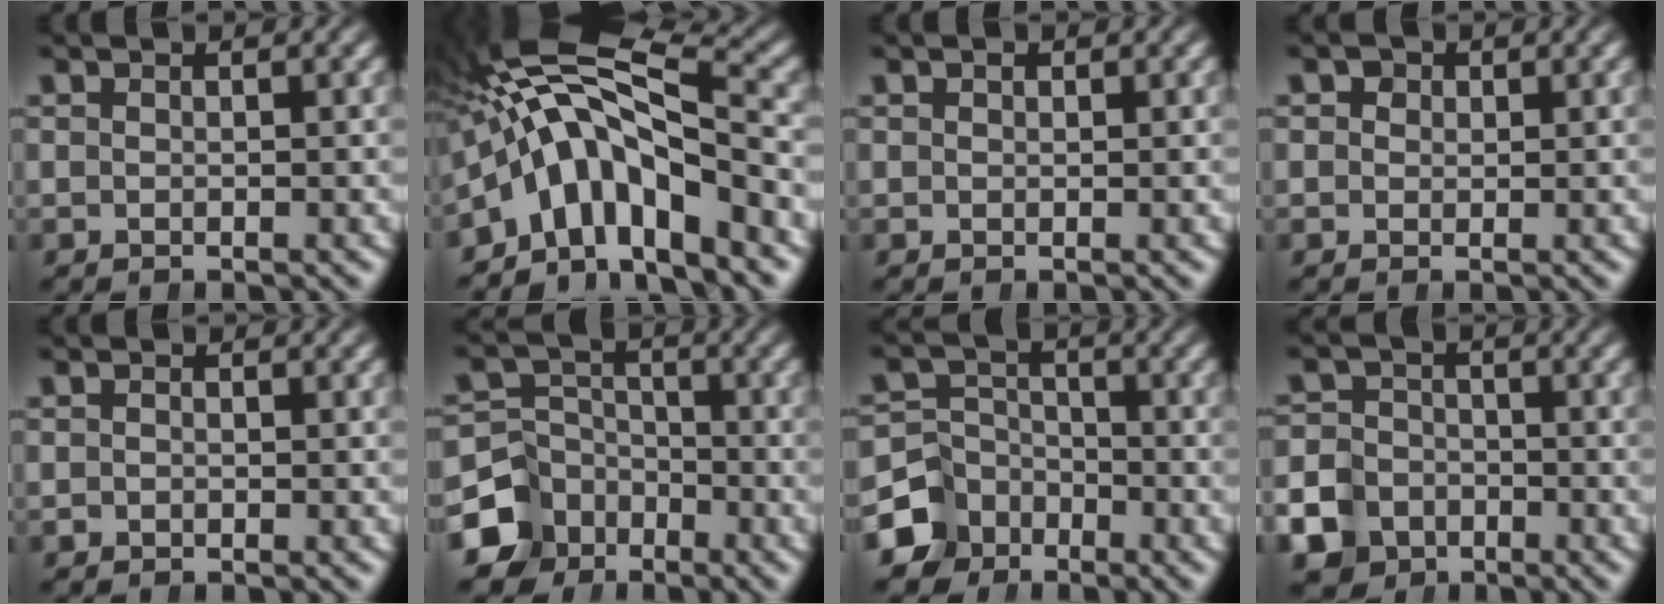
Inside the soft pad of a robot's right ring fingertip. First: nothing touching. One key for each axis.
{"total": 13.0, "fx": -0.2, "fy": 9.7, "fz": 8.7, "tx": -0.190, "ty": -0.020, "tz": -0.010}
{"total": 0.6, "fx": 0.3, "fy": 0.5, "fz": 0.2, "tx": -0.001, "ty": -0.003, "tz": 0.008}
{"total": 1.5, "fx": 0.4, "fy": 1.3, "fz": 0.6, "tx": -0.007, "ty": -0.003, "tz": 0.011}
{"total": 0.7, "fx": -0.3, "fy": 0.6, "fz": 0.2, "tx": -0.005, "ty": -0.008, "tz": 0.000}
{"total": 7.7, "fx": -3.6, "fy": 6.4, "fz": 2.4, "tx": -0.020, "ty": -0.029, "tz": -0.058}
{"total": 6.9, "fx": -3.5, "fy": 5.6, "fz": 2.0, "tx": -0.014, "ty": -0.024, "tz": -0.056}
{"total": 10.0, "fx": -4.8, "fy": 8.3, "fz": 2.9, "tx": -0.041, "ty": -0.040, "tz": -0.076}